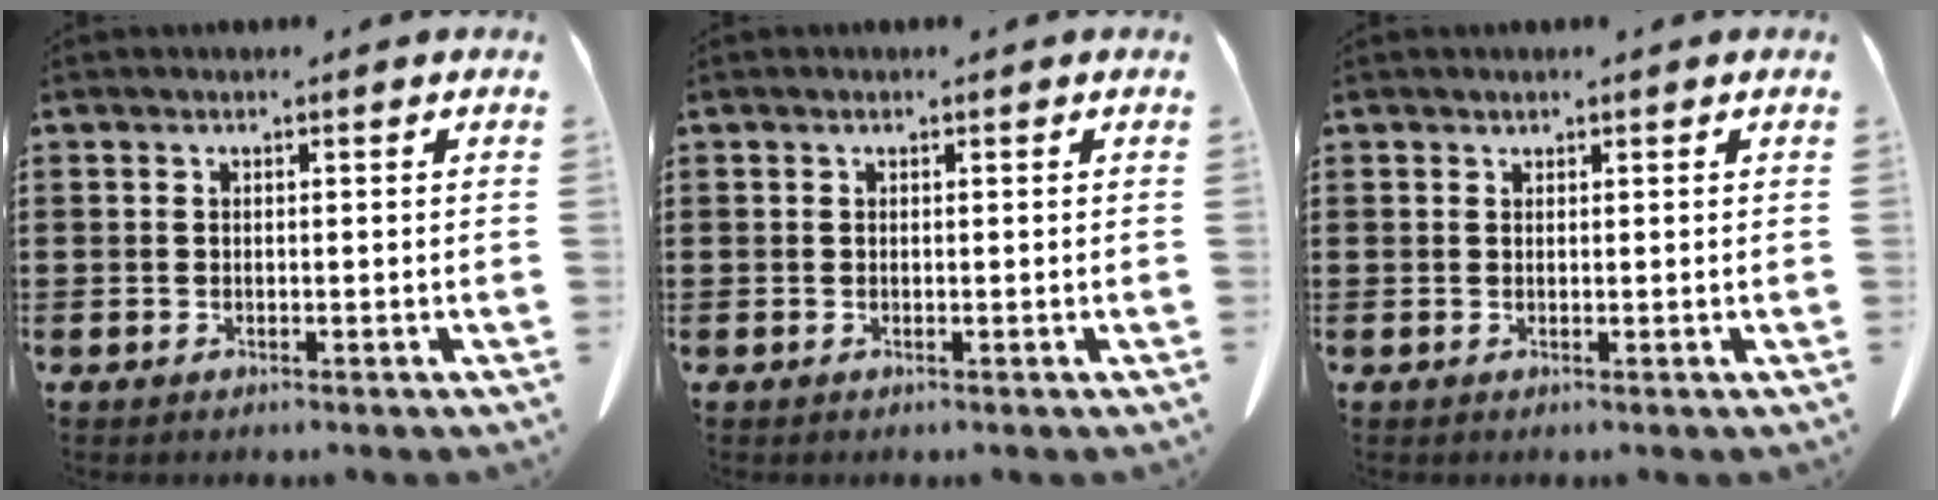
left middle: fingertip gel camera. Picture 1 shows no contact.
{"total": 0.0}
{"total": 0.6, "force": [0.6, 0.1, 0.0], "torque": [-0.002, -0.002, 0.014]}